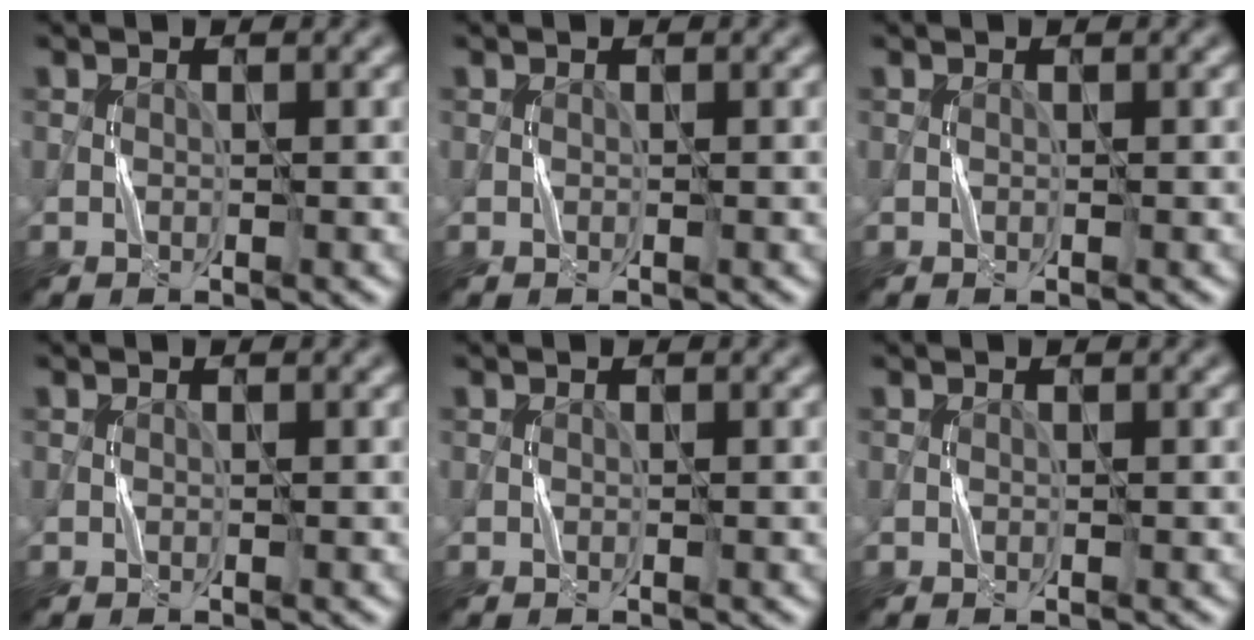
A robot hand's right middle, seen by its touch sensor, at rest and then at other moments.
{"total": 0.0}
{"total": 0.0}
{"total": 0.0}
{"total": 0.0}
{"total": 0.0}